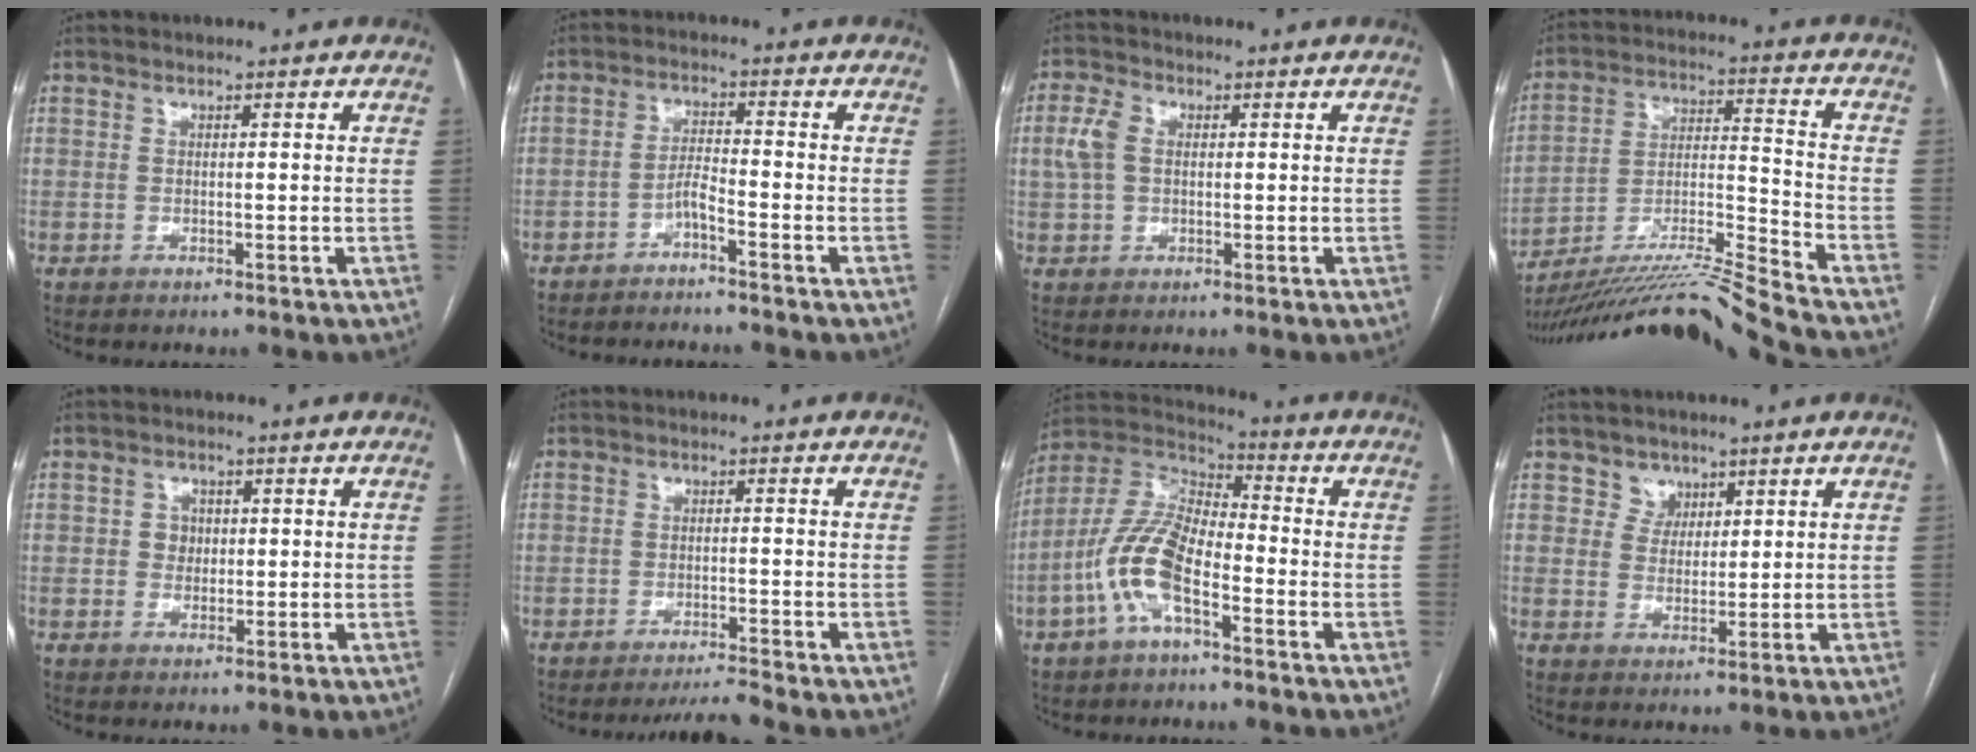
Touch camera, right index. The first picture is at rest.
{"total": 3.5, "force": [-2.7, -0.3, 2.1], "torque": [-0.035, 0.001, -0.051]}
{"total": 4.1, "force": [0.4, 2.7, 3.1], "torque": [-0.090, 0.018, 0.008]}
{"total": 19.5, "force": [-17.6, -3.3, 7.7], "torque": [-0.156, -0.013, -0.306]}
{"total": 2.6, "force": [0.3, 2.3, 1.1], "torque": [-0.013, 0.005, 0.005]}
{"total": 3.3, "force": [-2.9, -1.6, 0.1], "torque": [-0.004, -0.009, -0.046]}
{"total": 11.4, "force": [-4.3, 4.2, 9.7], "torque": [-0.221, 0.018, -0.088]}
{"total": 3.3, "force": [2.1, 2.5, -0.3], "torque": [0.014, 0.002, 0.032]}